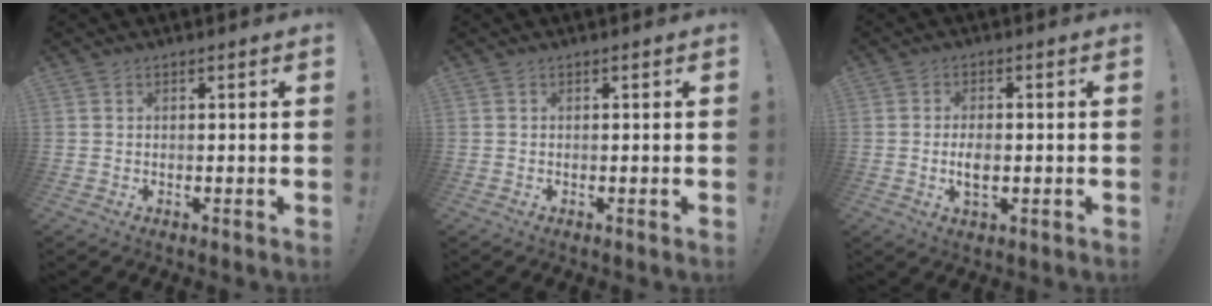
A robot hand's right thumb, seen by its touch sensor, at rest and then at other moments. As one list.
[{"total": 0.0}, {"total": 4.3, "force": [-0.4, 2.4, 3.6], "torque": [-0.058, -0.002, -0.011]}]